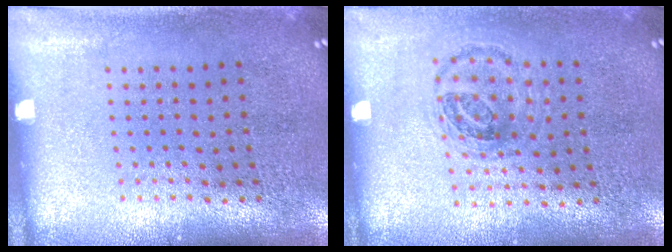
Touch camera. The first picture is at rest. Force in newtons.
{"total": 0.9, "press": 0.8, "slide": 0.4}